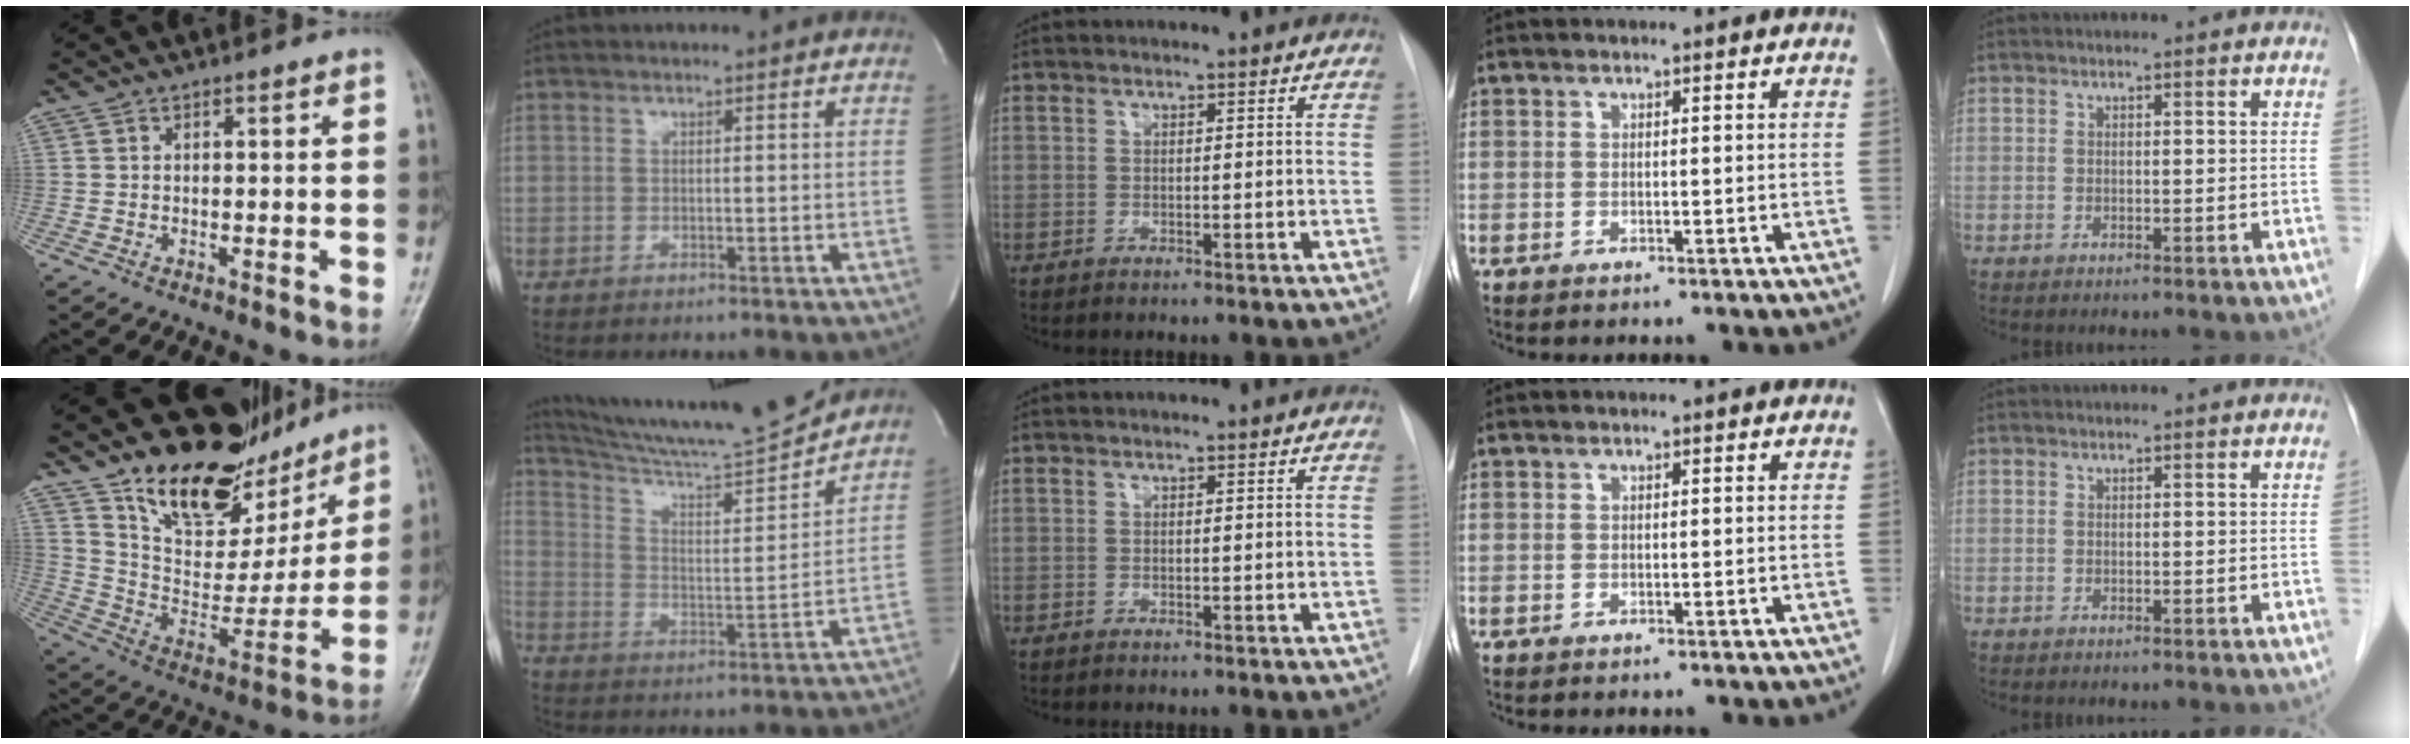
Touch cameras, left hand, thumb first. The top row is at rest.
{"thumb": {"total": 21.7, "force": [16.5, 10.1, 9.8], "torque": [-0.090, -0.094, 0.276]}, "index": {"total": 15.9, "force": [15.2, -1.6, 4.4], "torque": [-0.087, -0.040, 0.241]}}